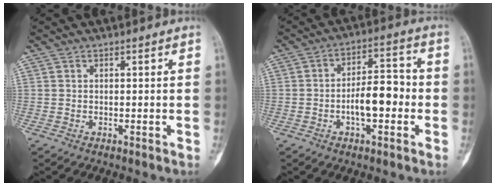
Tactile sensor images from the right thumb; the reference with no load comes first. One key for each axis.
{"total": 9.3, "fx": -1.9, "fy": 4.4, "fz": 8.0, "tx": -0.115, "ty": 0.033, "tz": -0.037}